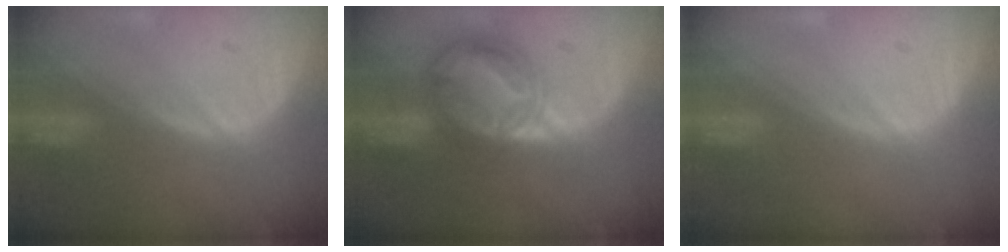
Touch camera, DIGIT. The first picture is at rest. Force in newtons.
{"total": 7.7, "press": 7.6, "slide": 0.5}
{"total": 0.0}